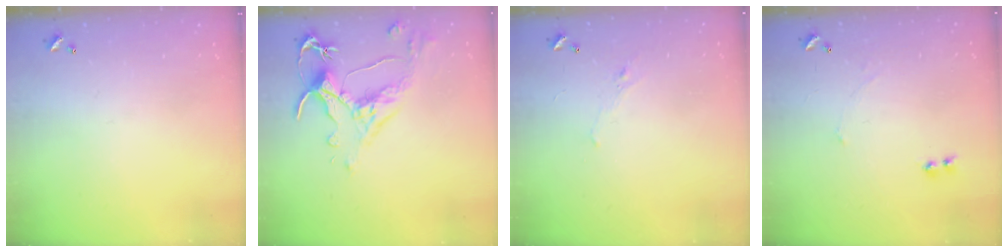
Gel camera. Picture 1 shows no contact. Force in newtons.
{"total": 2.5, "press": 2.1, "slide": 1.2}
{"total": 0.7, "press": 0.2, "slide": 0.6}
{"total": 2.4, "press": 2.3, "slide": 0.5}